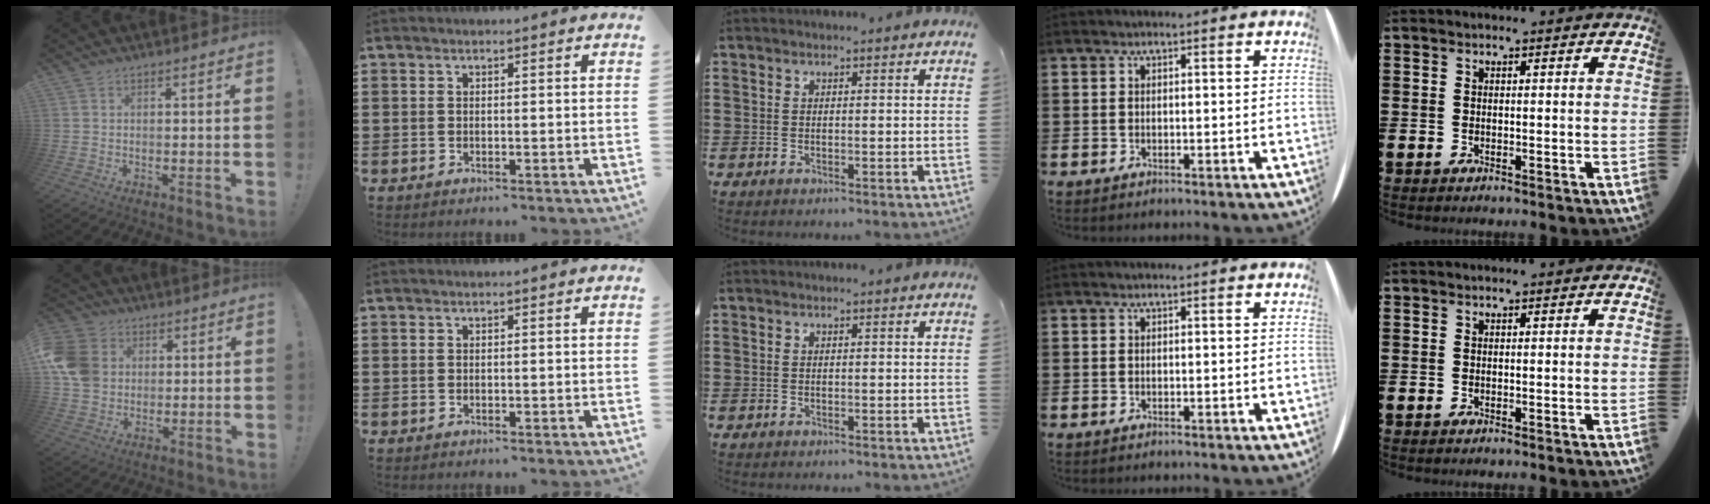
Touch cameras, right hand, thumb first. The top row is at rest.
{"thumb": {"total": 11.8, "force": [1.8, 10.2, 5.7], "torque": [-0.110, -0.001, 0.039]}}